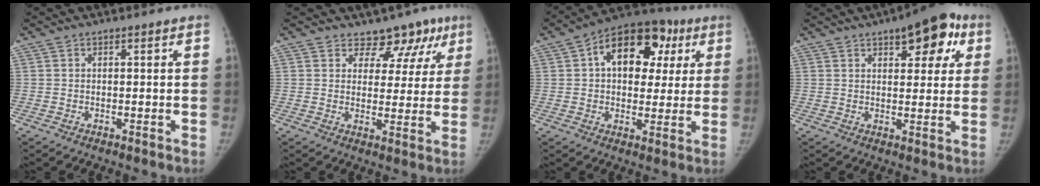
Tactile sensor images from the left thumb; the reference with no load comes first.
{"total": 9.1, "force": [6.6, 6.0, 2.0], "torque": [0.033, -0.028, 0.070]}
{"total": 16.7, "force": [5.1, 11.1, 11.4], "torque": [-0.113, 0.017, 0.068]}
{"total": 11.7, "force": [5.7, 5.3, 8.8], "torque": [-0.066, -0.004, 0.068]}